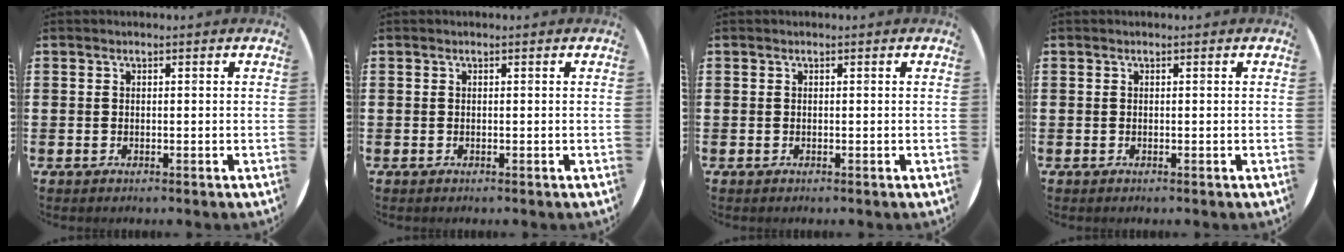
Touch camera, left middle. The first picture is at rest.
{"total": 0.0}
{"total": 0.0}
{"total": 0.0}